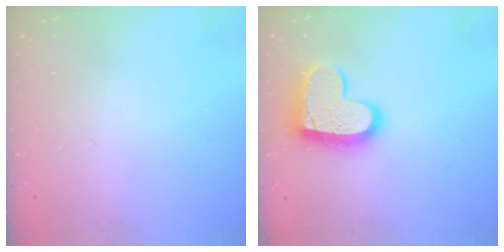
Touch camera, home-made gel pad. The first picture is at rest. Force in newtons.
{"total": 15.7, "press": 15.6, "slide": 1.1}